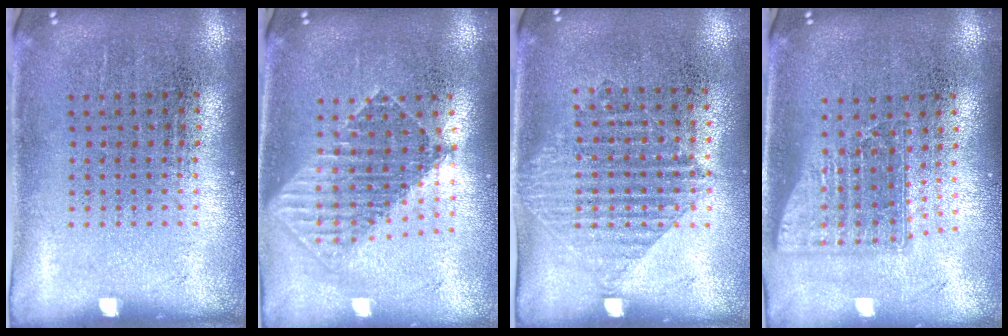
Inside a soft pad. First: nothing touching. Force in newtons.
{"total": 1.7, "press": 1.4, "slide": 0.9}
{"total": 1.2, "press": 1.0, "slide": 0.6}
{"total": 1.5, "press": 1.2, "slide": 1.0}